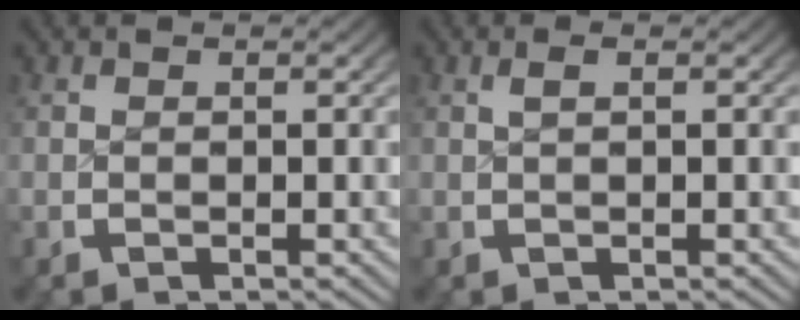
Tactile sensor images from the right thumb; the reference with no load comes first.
{"total": 0.7, "force": [0.3, 0.0, 0.7], "torque": [-0.014, 0.001, 0.008]}